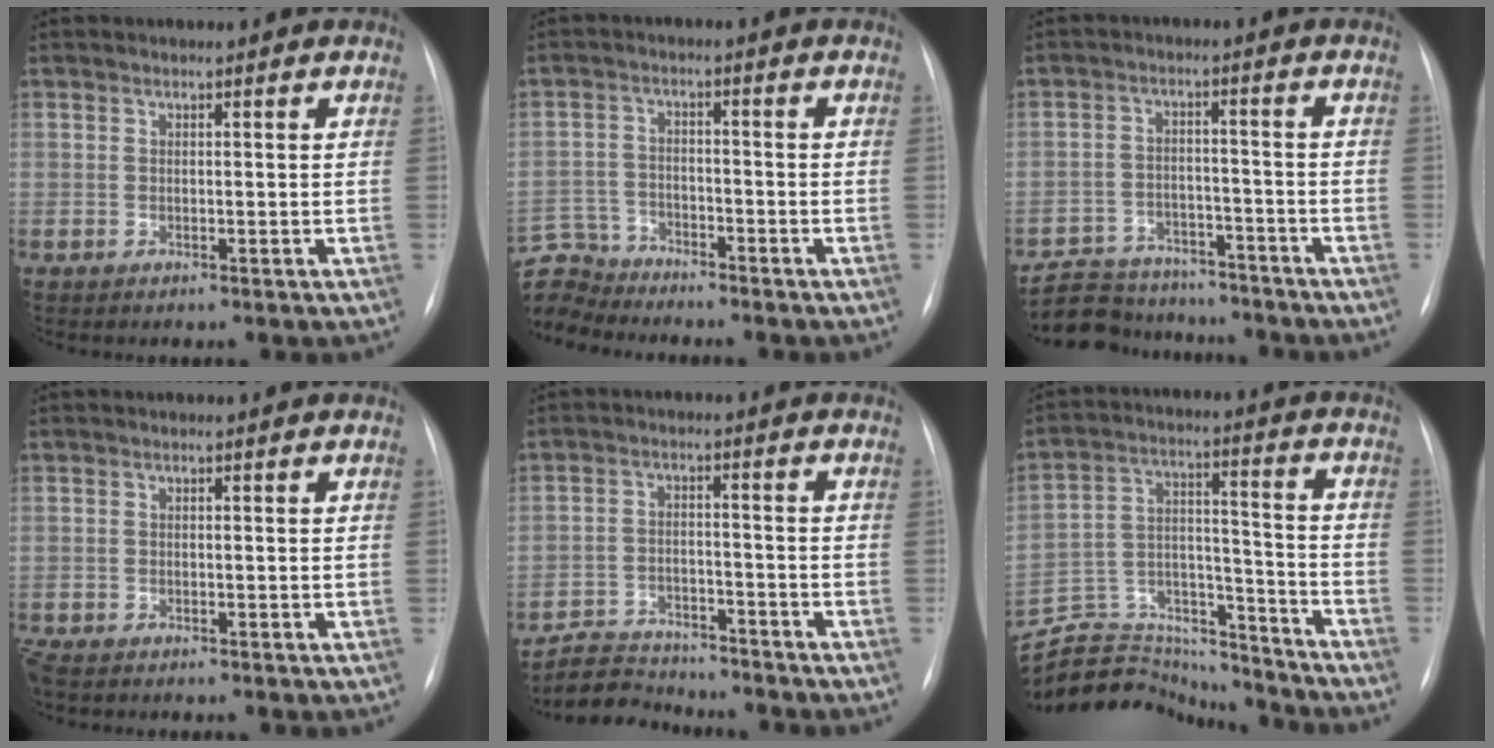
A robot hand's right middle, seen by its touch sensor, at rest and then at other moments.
{"total": 8.2, "force": [-7.9, 2.1, -0.3], "torque": [-0.006, 0.009, -0.154]}
{"total": 12.8, "force": [-11.4, 4.9, 2.7], "torque": [-0.053, 0.017, -0.165]}
{"total": 1.6, "force": [-1.3, 0.6, 0.8], "torque": [-0.018, -0.005, -0.020]}
{"total": 7.4, "force": [-7.0, 2.1, 0.3], "torque": [-0.010, 0.007, -0.120]}
{"total": 20.6, "force": [-19.8, 4.7, 3.2], "torque": [-0.081, 0.045, -0.300]}